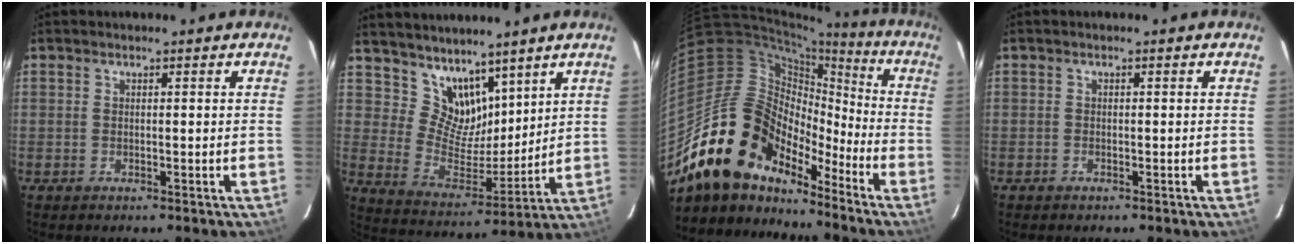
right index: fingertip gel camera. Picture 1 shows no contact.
{"total": 11.2, "force": [8.4, 6.2, 4.1], "torque": [-0.070, -0.003, 0.167]}
{"total": 19.4, "force": [-14.3, 10.4, 7.9], "torque": [-0.150, 0.024, -0.262]}
{"total": 0.9, "force": [-0.7, 0.5, 0.0], "torque": [-0.002, 0.004, -0.012]}